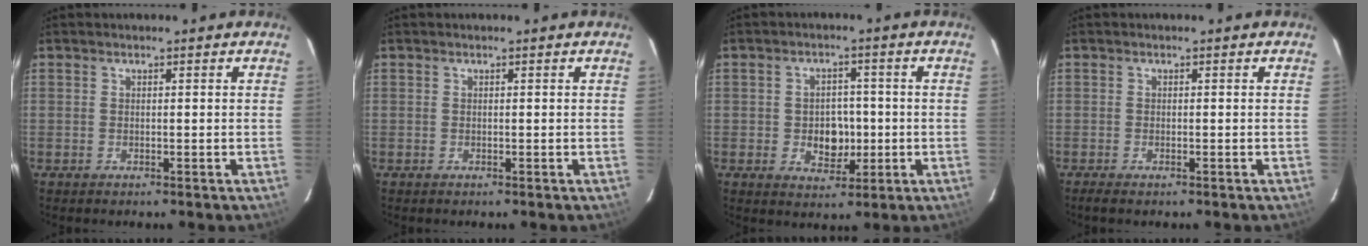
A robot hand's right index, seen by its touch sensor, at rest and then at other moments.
{"total": 0.0}
{"total": 5.9, "force": [-0.9, 4.7, 3.4], "torque": [-0.065, 0.006, -0.006]}
{"total": 1.4, "force": [-1.1, 0.1, 0.9], "torque": [-0.019, -0.003, -0.020]}